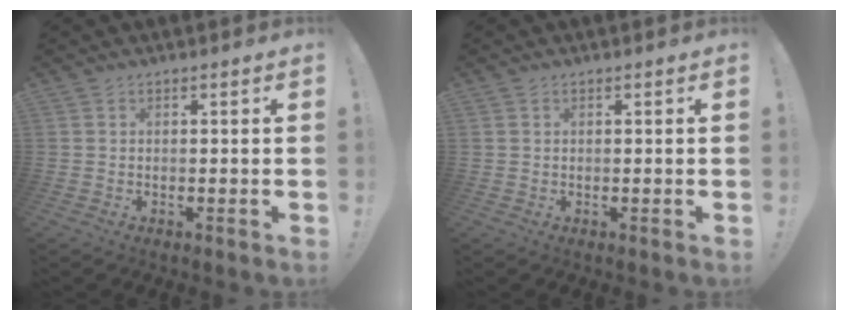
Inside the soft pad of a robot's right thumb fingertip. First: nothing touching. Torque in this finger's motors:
{"motor_torque": [0.12, -0.19, 0.14, 0.09, 0.05]}